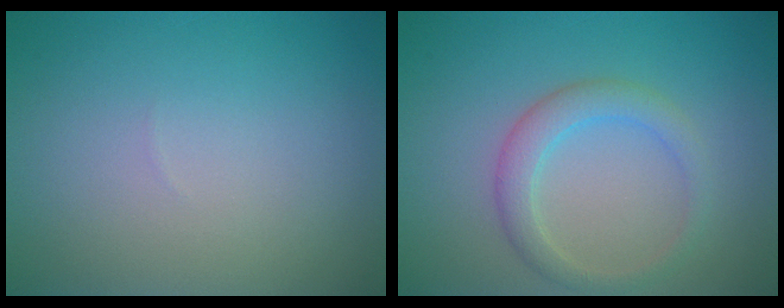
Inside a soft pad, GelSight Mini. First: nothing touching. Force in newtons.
{"total": 2.7, "press": 2.7, "slide": 0.0}